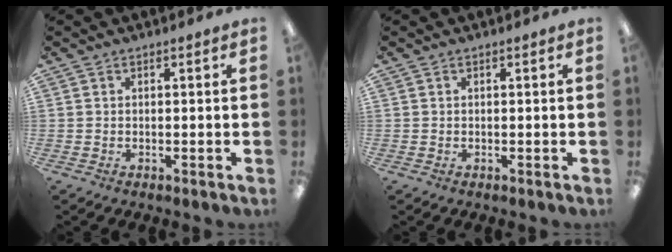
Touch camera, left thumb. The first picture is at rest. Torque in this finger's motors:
{"motor_torque": [0.09, 0.07, -0.20, 0.10, 0.00]}